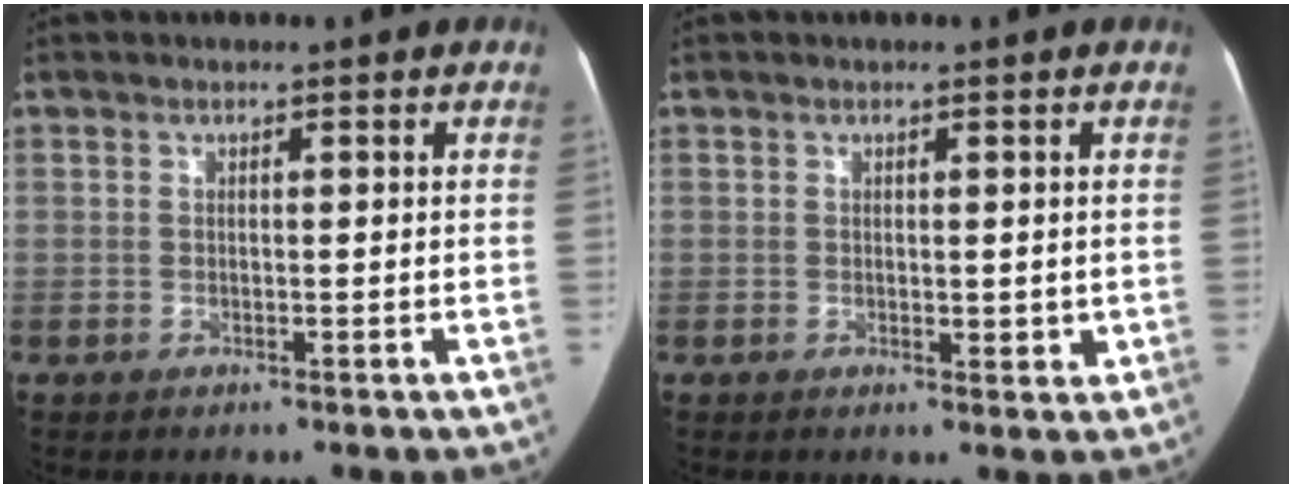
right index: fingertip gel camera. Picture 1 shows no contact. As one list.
[{"total": 2.0, "force": [0.0, 1.0, 1.8], "torque": [-0.023, -0.004, 0.002]}]